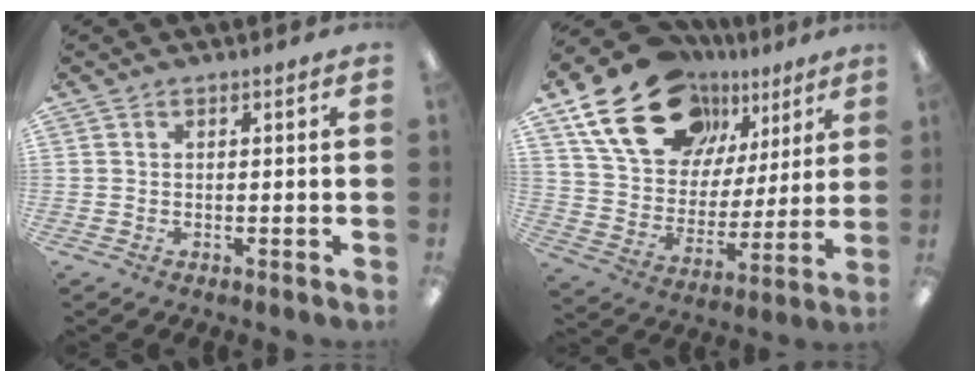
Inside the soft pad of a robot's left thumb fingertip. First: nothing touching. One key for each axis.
{"total": 22.2, "fx": 13.5, "fy": 13.8, "fz": 10.9, "tx": -0.188, "ty": -0.061, "tz": 0.248}